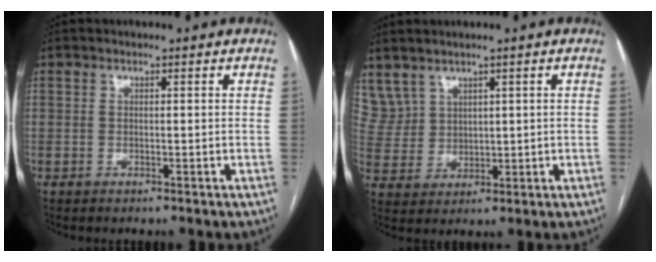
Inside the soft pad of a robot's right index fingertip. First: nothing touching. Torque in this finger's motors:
{"motor_torque": [-0.36, 0.46, -0.04, -0.04]}